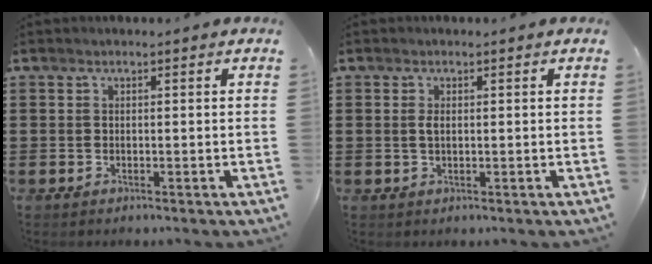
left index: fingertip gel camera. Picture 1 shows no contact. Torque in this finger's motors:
{"motor_torque": [1.06, 1.08, 0.13, 0.05]}